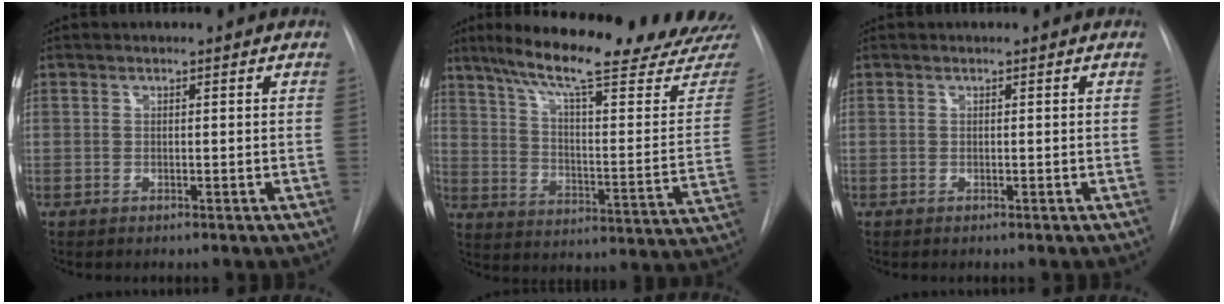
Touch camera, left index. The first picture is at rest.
{"total": 28.3, "force": [24.2, 2.3, 14.6], "torque": [-0.220, -0.077, 0.315]}
{"total": 0.0}